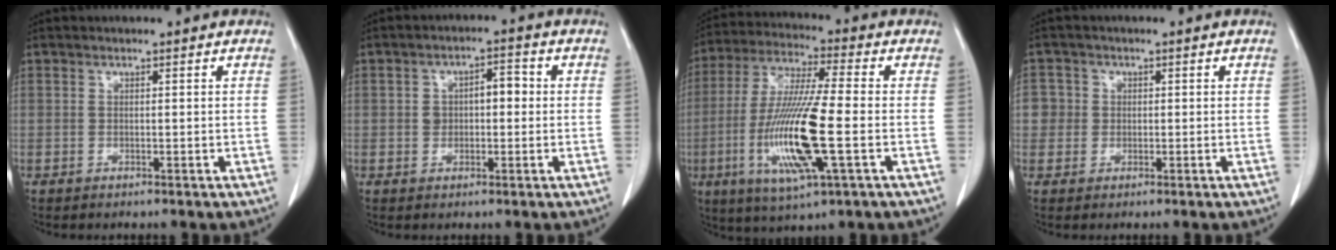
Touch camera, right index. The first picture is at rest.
{"total": 4.7, "force": [0.4, 2.7, 3.8], "torque": [-0.067, 0.025, 0.011]}
{"total": 15.8, "force": [-3.6, 1.2, 15.4], "torque": [-0.320, -0.017, -0.065]}
{"total": 2.8, "force": [0.1, 2.8, 0.0], "torque": [0.015, 0.010, 0.001]}